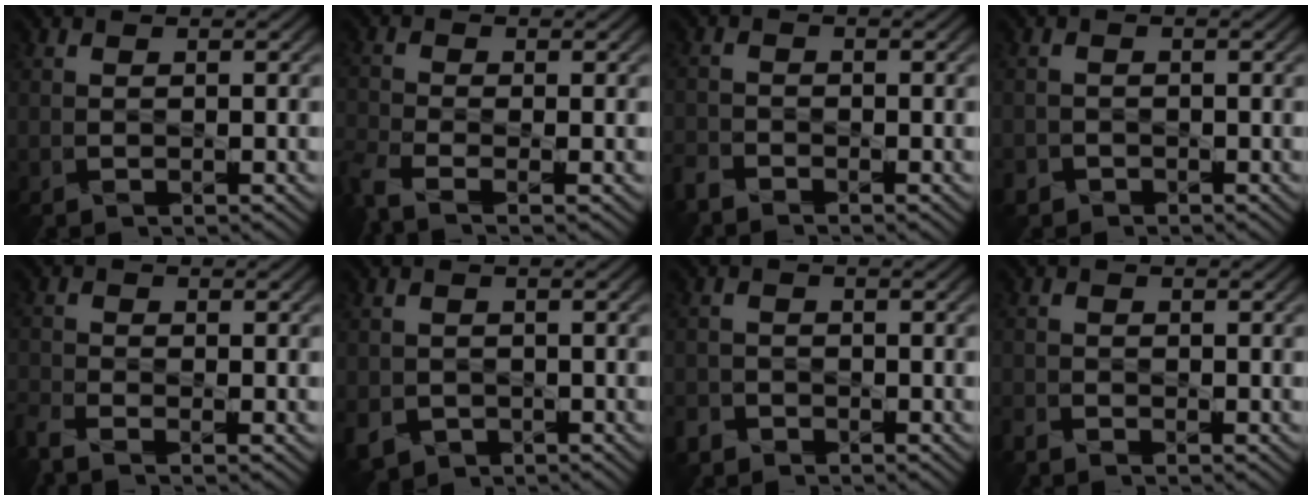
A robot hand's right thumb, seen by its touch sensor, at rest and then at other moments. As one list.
[{"total": 5.6, "force": [-3.6, 2.0, 3.7], "torque": [-0.091, -0.020, -0.080]}, {"total": 2.5, "force": [-2.4, 0.5, 0.5], "torque": [-0.016, -0.009, -0.060]}, {"total": 1.7, "force": [-1.3, 1.1, 0.2], "torque": [-0.004, -0.005, -0.032]}, {"total": 4.3, "force": [-3.4, 1.1, 2.5], "torque": [-0.061, -0.017, -0.077]}, {"total": 3.4, "force": [-1.6, 2.8, 1.0], "torque": [-0.031, -0.016, -0.033]}, {"total": 2.1, "force": [-1.8, 1.1, 0.3], "torque": [-0.009, -0.003, -0.045]}, {"total": 1.9, "force": [-1.9, 0.3, 0.4], "torque": [-0.014, -0.011, -0.046]}]